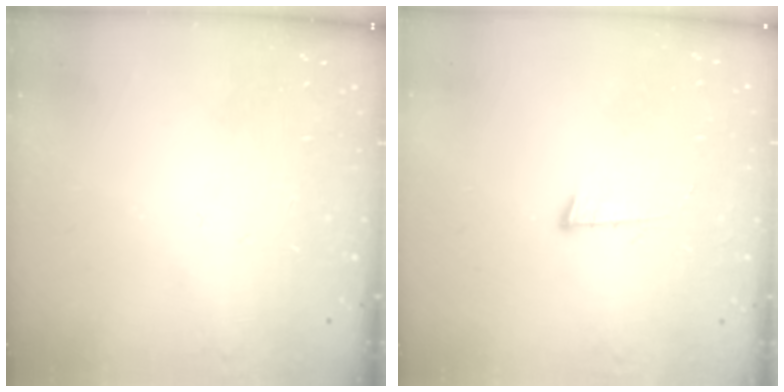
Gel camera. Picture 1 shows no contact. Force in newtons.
{"total": 4.3, "press": 4.2, "slide": 0.5}